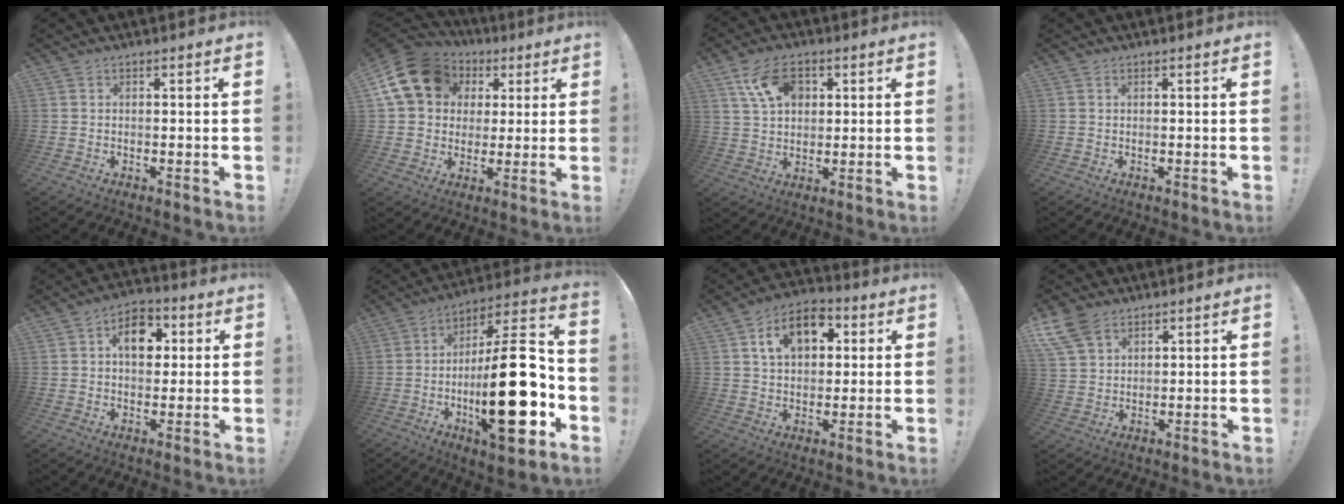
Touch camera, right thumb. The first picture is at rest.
{"total": 17.2, "force": [6.1, 13.7, 8.5], "torque": [-0.136, -0.019, 0.124]}
{"total": 11.6, "force": [5.0, 7.6, 7.2], "torque": [-0.107, -0.008, 0.094]}
{"total": 0.0}
{"total": 10.0, "force": [2.1, 7.1, 6.6], "torque": [-0.080, 0.006, 0.034]}
{"total": 27.7, "force": [-6.0, 8.8, 25.6], "torque": [-0.417, 0.031, -0.090]}
{"total": 12.4, "force": [4.5, 8.5, 7.8], "torque": [-0.116, -0.001, 0.085]}
{"total": 9.2, "force": [6.1, 5.3, 4.4], "torque": [-0.090, -0.024, 0.120]}